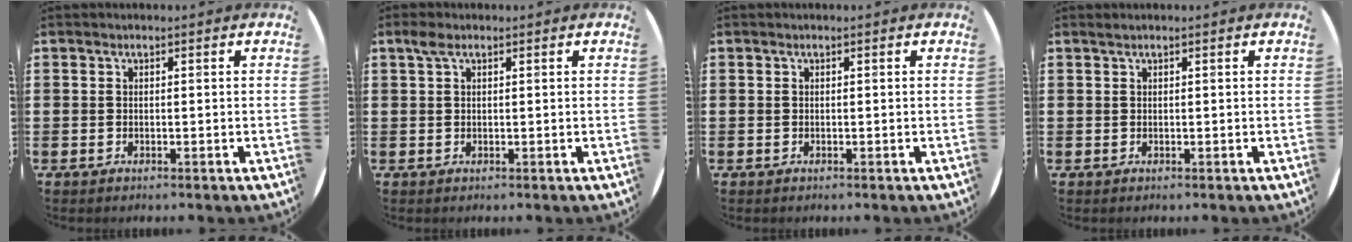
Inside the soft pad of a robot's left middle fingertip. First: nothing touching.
{"total": 1.3, "force": [0.7, 0.6, 0.9], "torque": [-0.019, 0.006, 0.012]}
{"total": 0.0}
{"total": 0.0}